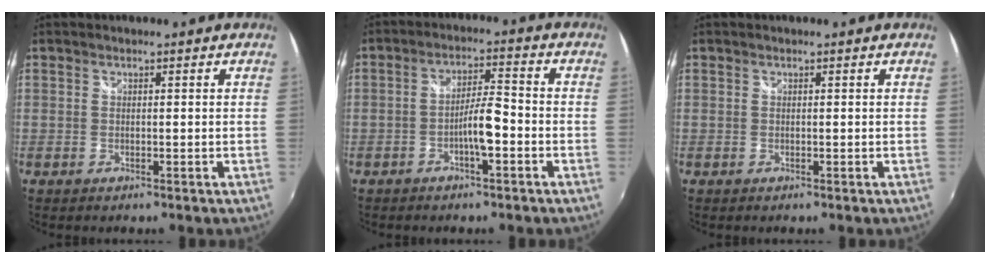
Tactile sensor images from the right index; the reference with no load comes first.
{"total": 5.2, "force": [-2.6, 0.6, 4.5], "torque": [-0.083, 0.011, -0.043]}
{"total": 0.0}